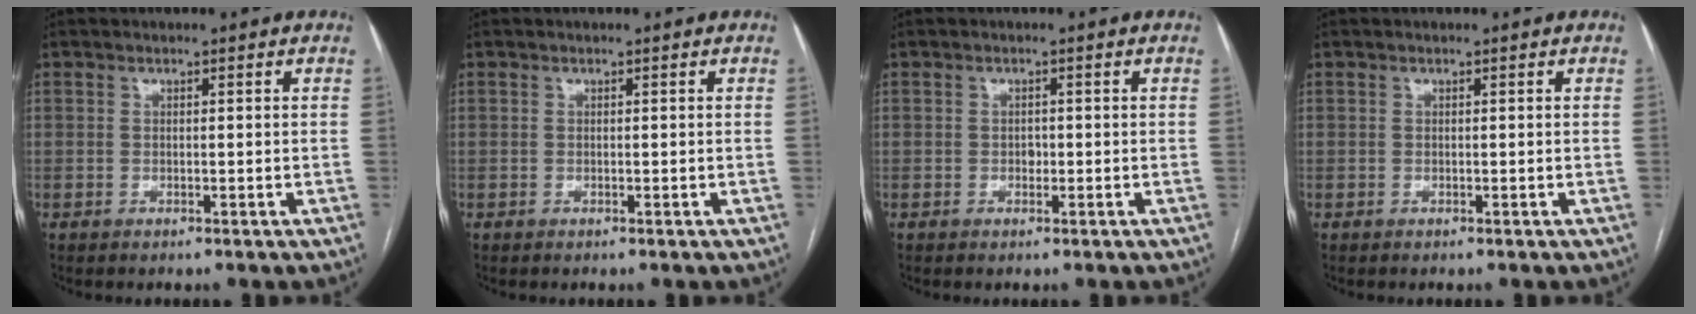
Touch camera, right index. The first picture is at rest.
{"total": 0.0}
{"total": 1.1, "force": [-0.2, 0.8, 0.7], "torque": [-0.011, 0.002, -0.002]}
{"total": 0.0}